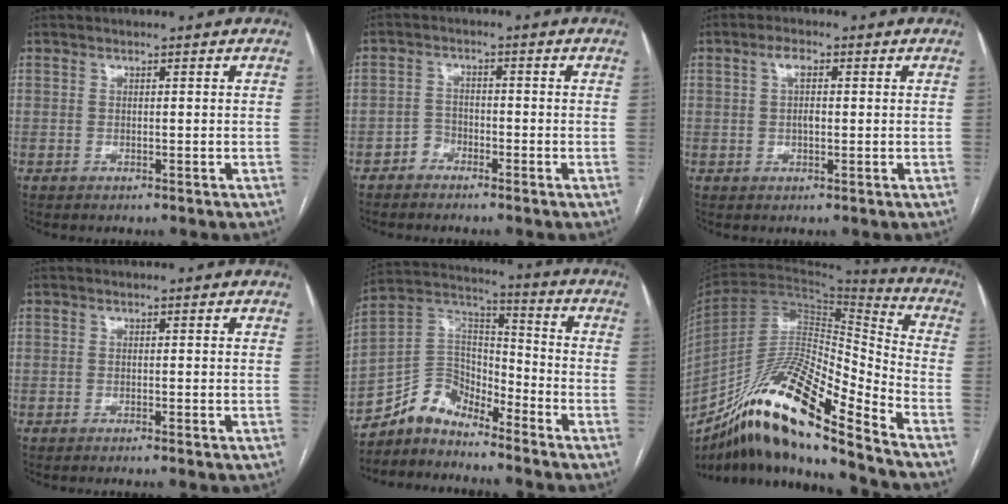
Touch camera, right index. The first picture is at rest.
{"total": 2.2, "force": [-1.7, 1.4, 0.1], "torque": [0.001, 0.007, -0.035]}
{"total": 2.8, "force": [0.5, 1.2, 2.4], "torque": [-0.047, 0.010, 0.010]}
{"total": 0.7, "force": [-0.5, -0.2, 0.5], "torque": [-0.008, 0.001, -0.010]}
{"total": 8.8, "force": [-8.0, 3.4, 1.5], "torque": [-0.036, 0.052, -0.159]}
{"total": 23.3, "force": [-16.3, 2.3, 16.5], "torque": [-0.301, -0.021, -0.300]}